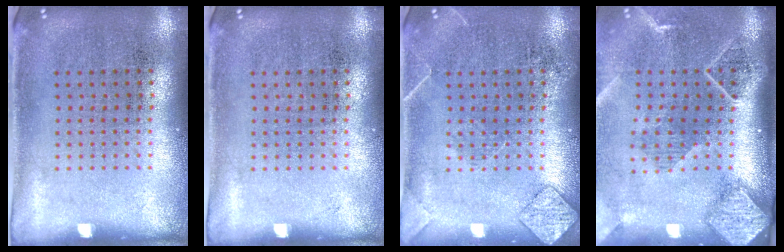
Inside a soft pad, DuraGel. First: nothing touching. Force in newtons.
{"total": 0.0}
{"total": 1.8, "press": 1.8, "slide": 0.1}
{"total": 2.7, "press": 2.0, "slide": 1.8}